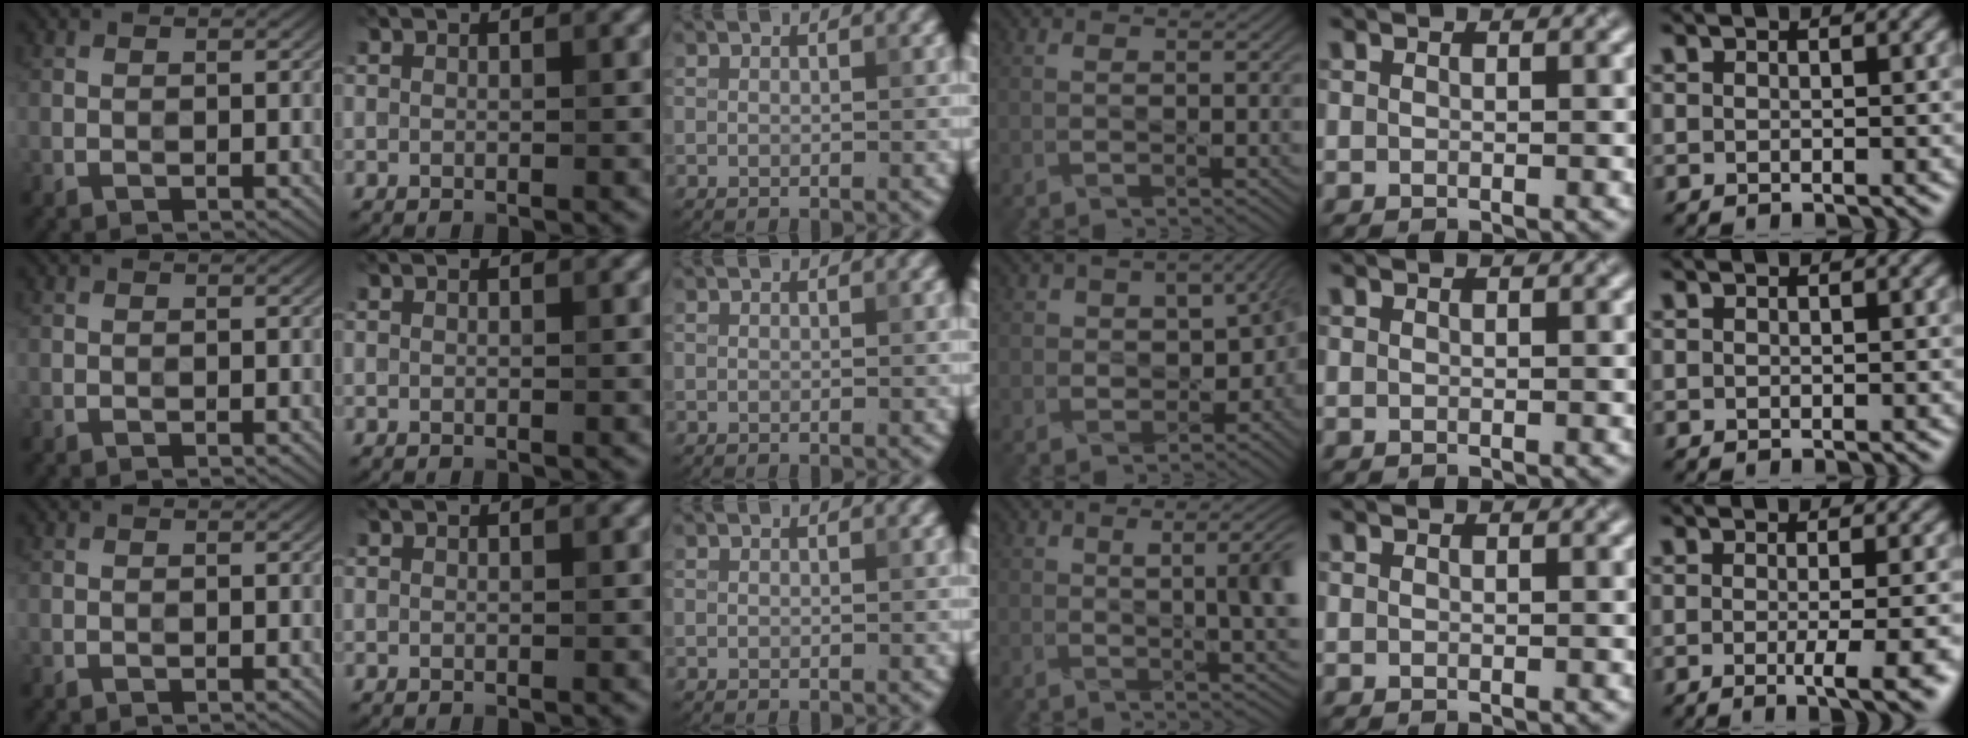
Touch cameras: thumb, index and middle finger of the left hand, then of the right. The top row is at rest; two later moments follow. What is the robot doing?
{"motion": "shake", "object": "plastic piggy bank"}